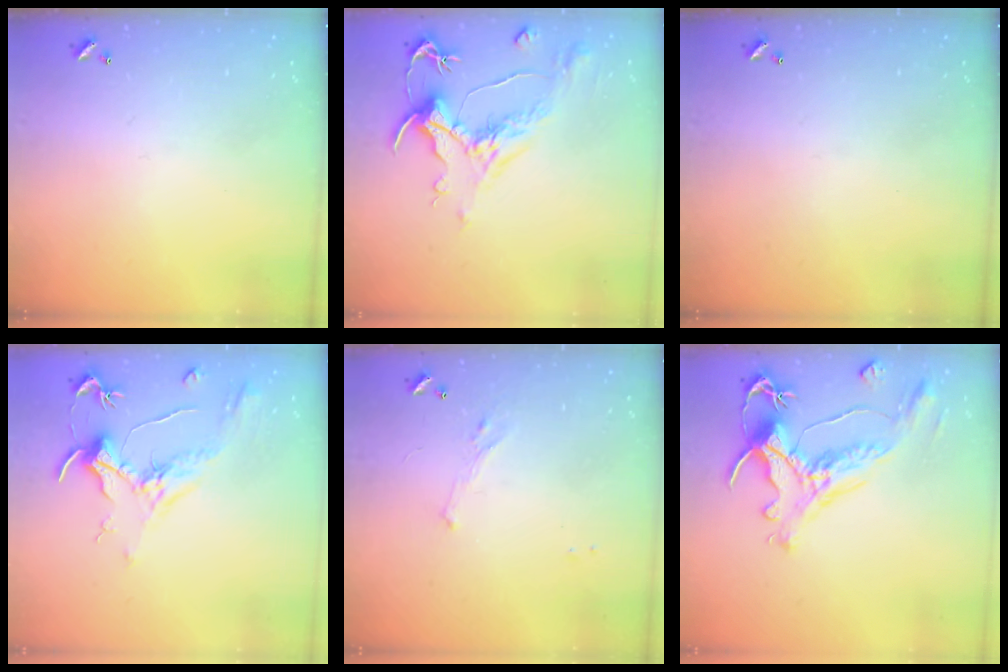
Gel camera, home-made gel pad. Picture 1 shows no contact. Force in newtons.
{"total": 1.6, "press": 0.6, "slide": 1.4}
{"total": 0.0}
{"total": 2.0, "press": 1.8, "slide": 0.8}
{"total": 1.4, "press": 1.3, "slide": 0.6}
{"total": 1.5, "press": 0.7, "slide": 1.3}